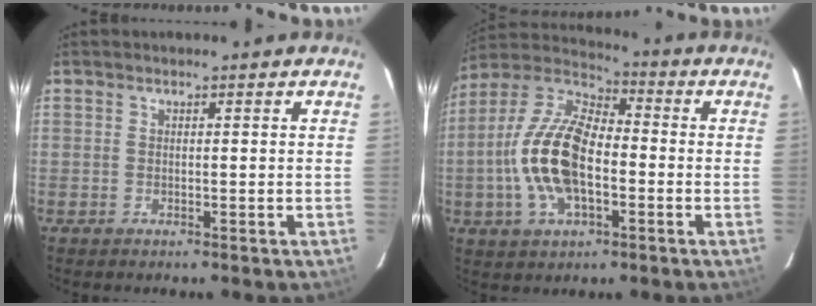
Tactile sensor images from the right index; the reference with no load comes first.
{"total": 16.7, "force": [-3.2, 8.2, 14.2], "torque": [-0.296, 0.006, -0.065]}